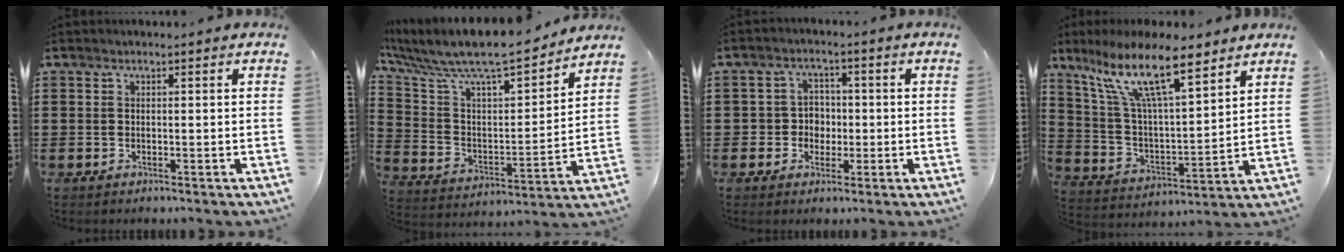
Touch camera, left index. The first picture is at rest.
{"total": 9.1, "force": [8.2, 1.2, 3.7], "torque": [-0.113, -0.068, 0.136]}
{"total": 3.7, "force": [-0.6, 3.4, 1.1], "torque": [-0.035, 0.007, -0.017]}
{"total": 13.7, "force": [9.4, 3.3, 9.4], "torque": [-0.198, -0.030, 0.164]}